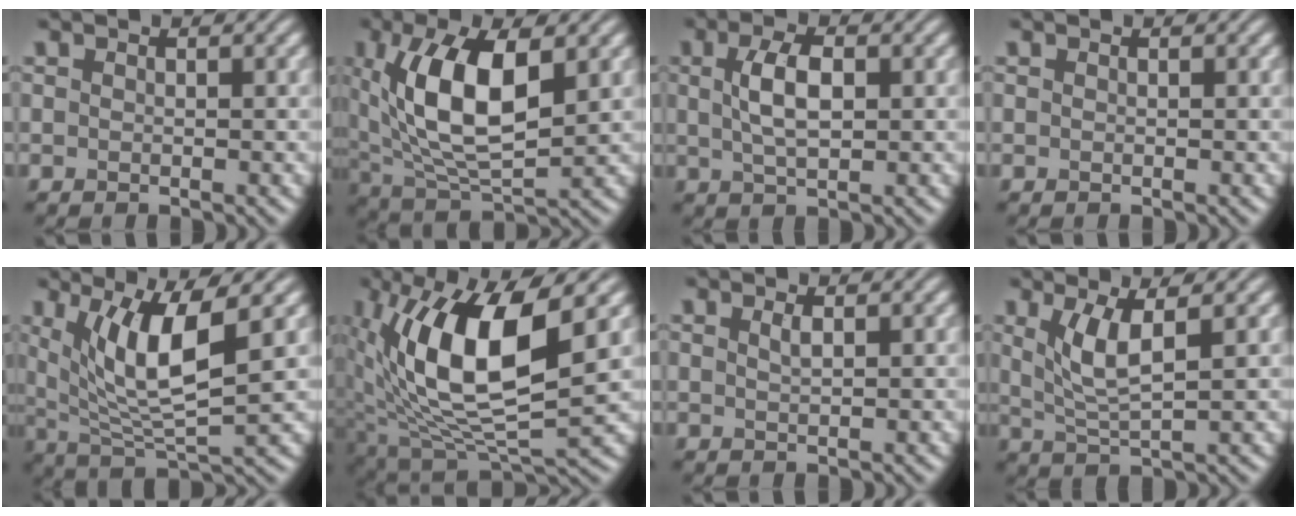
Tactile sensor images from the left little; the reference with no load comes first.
{"total": 10.2, "force": [2.3, 4.6, 8.9], "torque": [-0.172, 0.001, 0.040]}
{"total": 3.9, "force": [0.7, 1.7, 3.4], "torque": [-0.075, 0.003, 0.014]}
{"total": 0.0}
{"total": 7.6, "force": [2.6, 2.1, 6.9], "torque": [-0.132, -0.014, 0.052]}
{"total": 12.8, "force": [2.6, 5.2, 11.4], "torque": [-0.208, -0.003, 0.045]}
{"total": 0.9, "force": [0.5, 0.2, 0.7], "torque": [-0.013, 0.002, 0.008]}
{"total": 3.8, "force": [1.3, 0.9, 3.4], "torque": [-0.077, -0.005, 0.031]}